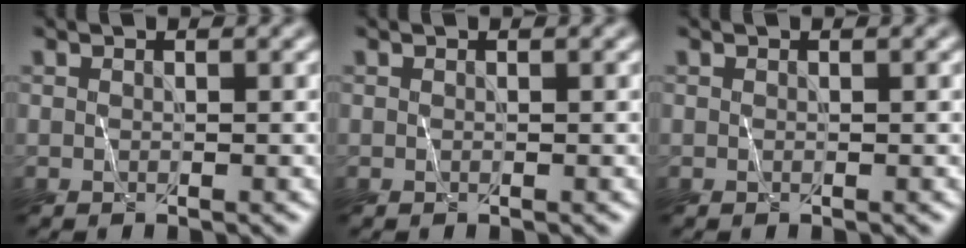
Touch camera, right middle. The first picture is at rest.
{"total": 0.0}
{"total": 0.0}